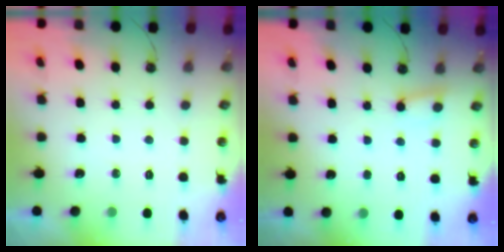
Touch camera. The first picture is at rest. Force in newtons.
{"total": 3.1, "press": 3.1, "slide": 0.4}